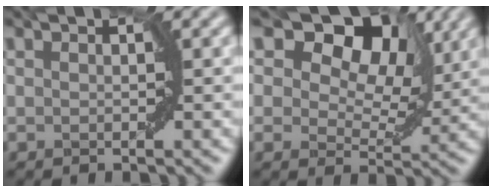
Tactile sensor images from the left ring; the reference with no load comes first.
{"total": 11.0, "force": [6.4, 6.3, 6.5], "torque": [-0.095, 0.017, 0.080]}